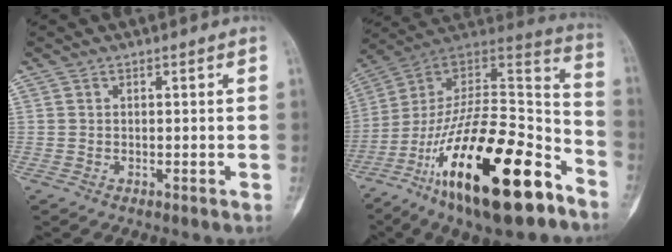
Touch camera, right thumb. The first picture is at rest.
{"total": 32.2, "force": [-17.0, 11.3, 24.8], "torque": [-0.390, 0.071, -0.276]}